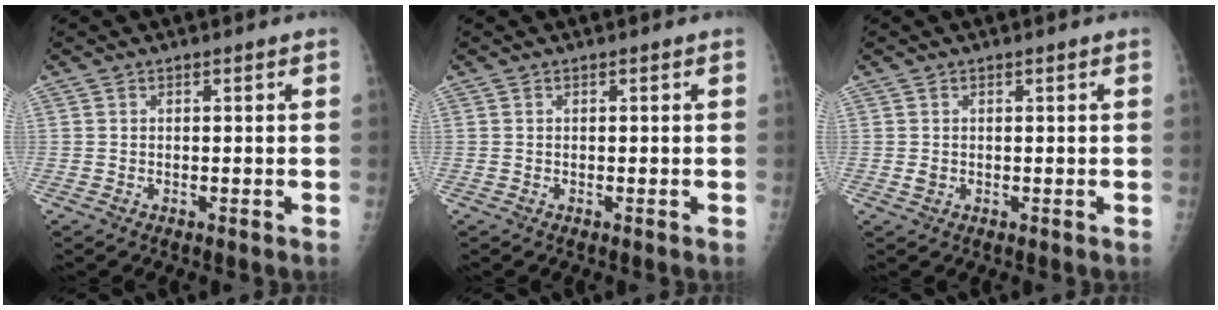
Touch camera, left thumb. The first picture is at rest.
{"total": 0.0}
{"total": 1.1, "force": [0.1, 0.8, 0.7], "torque": [-0.009, 0.000, 0.006]}